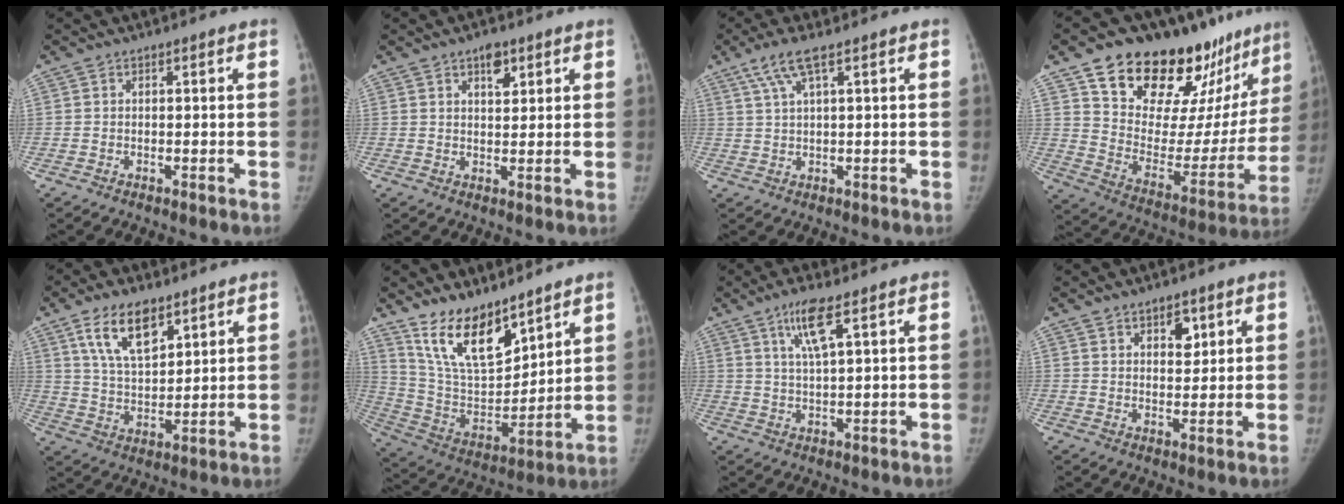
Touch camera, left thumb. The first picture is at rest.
{"total": 3.9, "force": [2.3, 2.0, 2.4], "torque": [-0.022, -0.012, 0.035]}
{"total": 5.0, "force": [2.7, 0.6, 4.1], "torque": [-0.104, 0.004, 0.062]}
{"total": 30.5, "force": [21.8, 13.8, 16.1], "torque": [-0.202, -0.092, 0.322]}
{"total": 11.3, "force": [6.5, 5.3, 7.6], "torque": [-0.119, -0.032, 0.128]}
{"total": 16.1, "force": [11.7, 6.6, 8.9], "torque": [-0.120, -0.072, 0.234]}
{"total": 6.4, "force": [3.4, 0.8, 5.4], "torque": [-0.113, -0.018, 0.071]}
{"total": 4.7, "force": [2.5, 2.7, 2.9], "torque": [-0.021, -0.017, 0.040]}